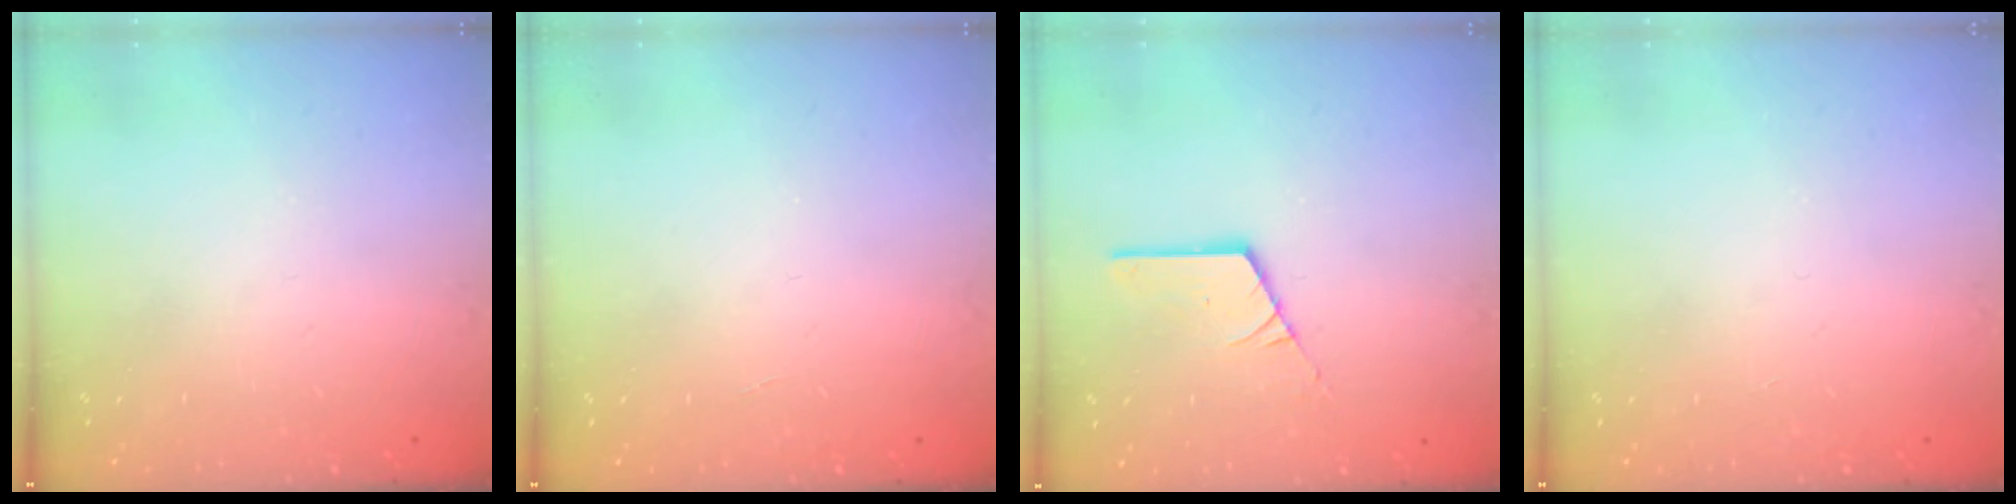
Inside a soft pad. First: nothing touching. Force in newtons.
{"total": 0.0}
{"total": 2.5, "press": 2.5, "slide": 0.2}
{"total": 0.0}